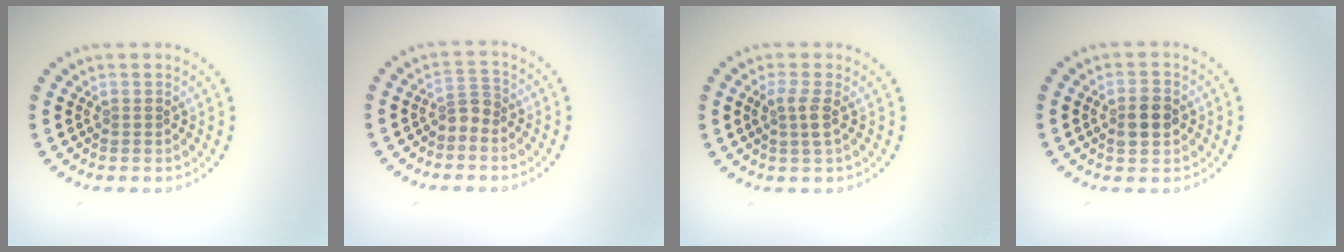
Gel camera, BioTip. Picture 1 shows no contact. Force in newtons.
{"total": 1.7, "press": 1.2, "slide": 1.1}
{"total": 1.8, "press": 1.5, "slide": 1.0}
{"total": 2.8, "press": 2.8, "slide": 0.1}